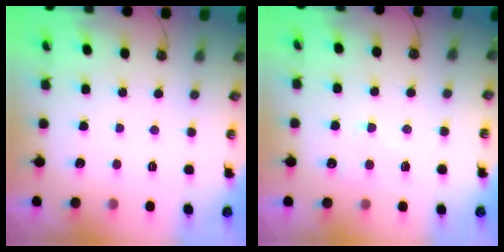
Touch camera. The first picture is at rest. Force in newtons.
{"total": 3.6, "press": 3.6, "slide": 0.6}